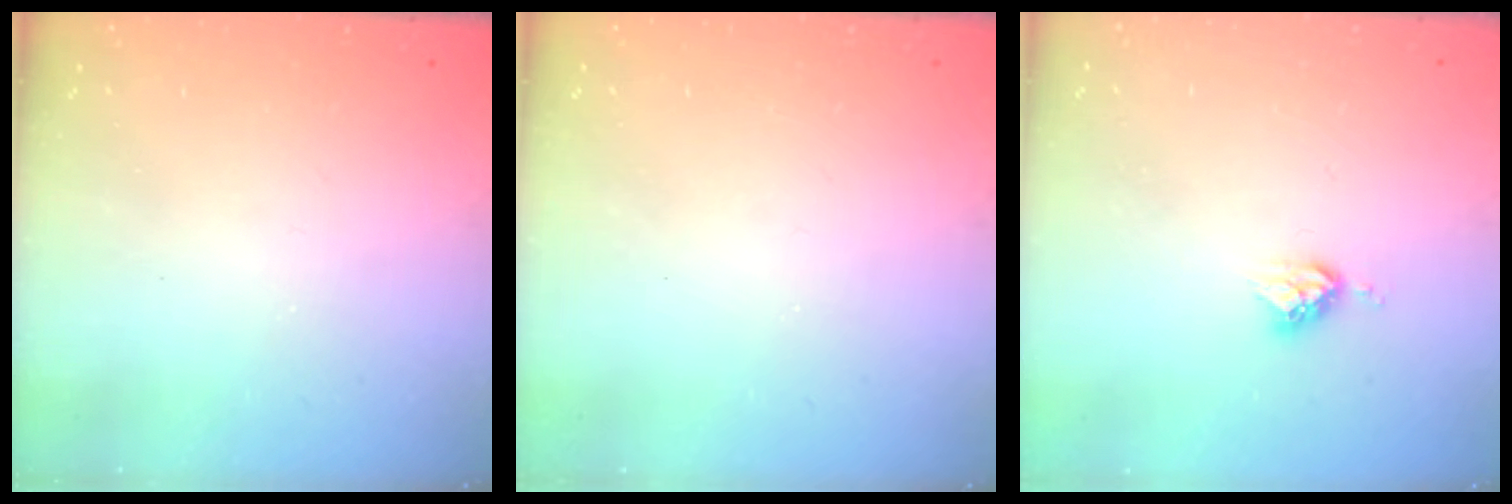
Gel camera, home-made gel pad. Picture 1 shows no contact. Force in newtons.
{"total": 0.0}
{"total": 5.0, "press": 4.9, "slide": 0.4}